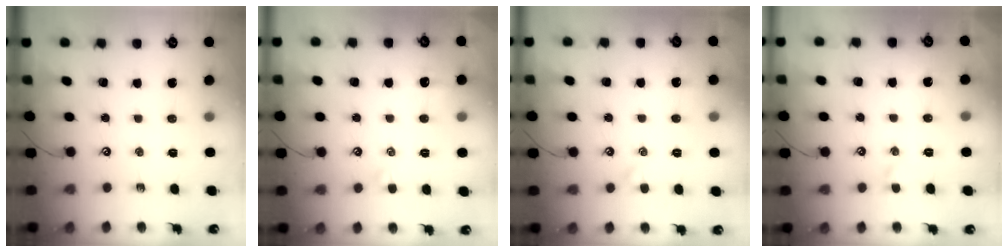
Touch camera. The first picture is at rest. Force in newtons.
{"total": 1.1, "press": 0.8, "slide": 0.6}
{"total": 1.6, "press": 1.5, "slide": 0.4}
{"total": 0.9, "press": 0.7, "slide": 0.6}